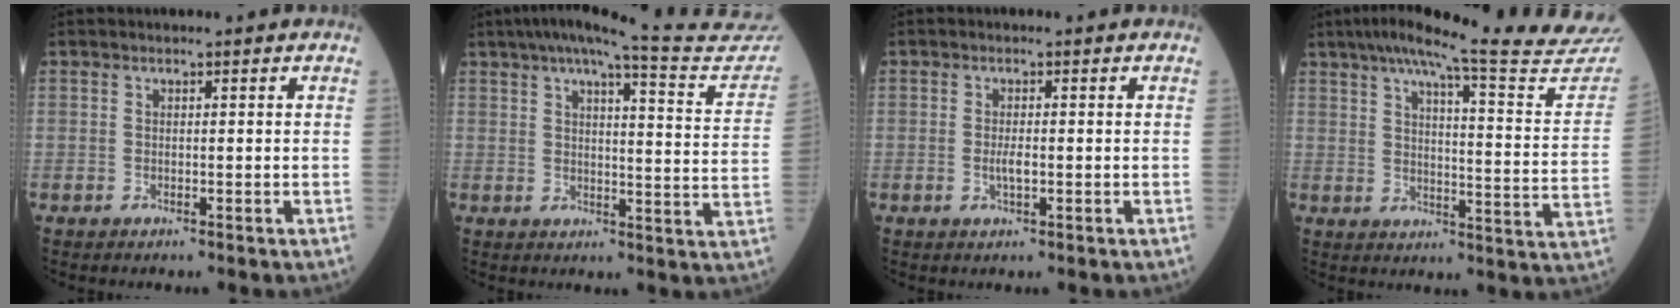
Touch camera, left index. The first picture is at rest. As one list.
[{"total": 19.6, "force": [18.2, 0.7, 7.3], "torque": [-0.098, -0.040, 0.210]}, {"total": 1.8, "force": [-0.3, 0.4, 1.7], "torque": [-0.037, -0.001, -0.003]}, {"total": 25.1, "force": [23.1, -0.8, 9.7], "torque": [-0.149, -0.083, 0.283]}]